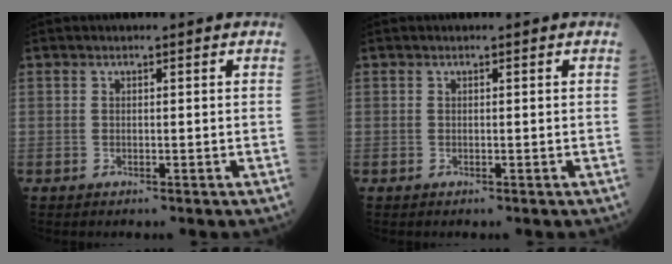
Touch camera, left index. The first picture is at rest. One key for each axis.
{"total": 0.0}